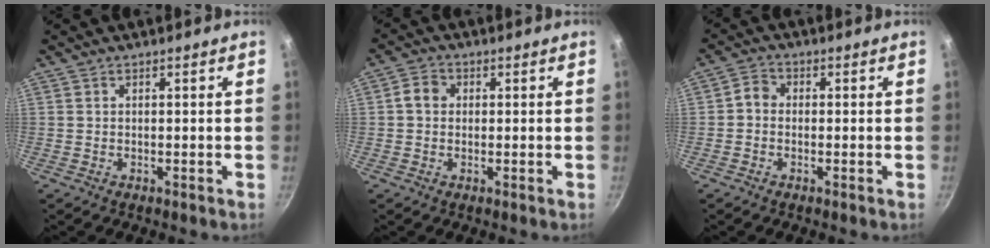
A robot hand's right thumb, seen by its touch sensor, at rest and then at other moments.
{"total": 3.5, "force": [0.4, 3.0, 1.8], "torque": [-0.025, 0.007, -0.001]}
{"total": 2.8, "force": [-0.5, 2.3, 1.4], "torque": [-0.022, 0.010, -0.021]}